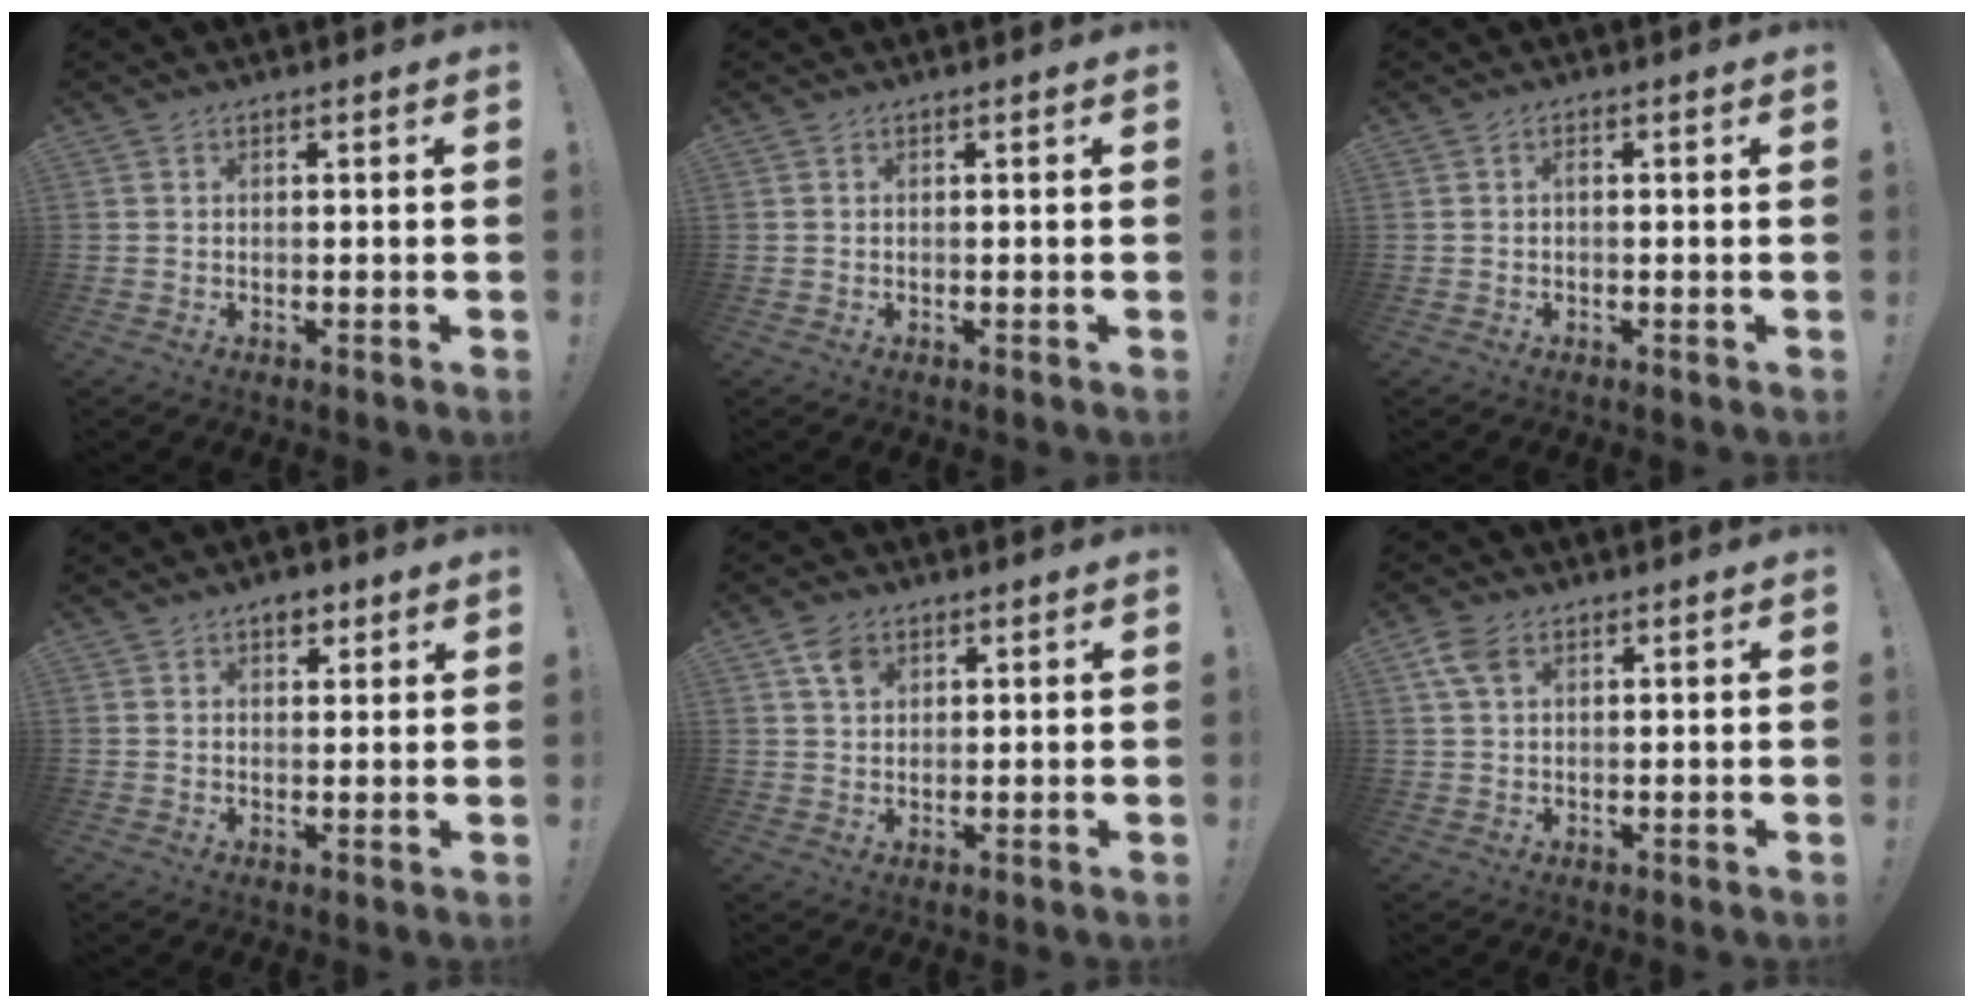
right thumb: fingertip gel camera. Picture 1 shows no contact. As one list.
[{"total": 0.0}, {"total": 0.7, "force": [-0.3, 0.2, 0.6], "torque": [-0.019, 0.006, -0.006]}, {"total": 3.3, "force": [2.1, 2.1, 1.5], "torque": [-0.007, -0.008, 0.033]}, {"total": 5.0, "force": [2.7, 3.5, 2.2], "torque": [-0.030, -0.007, 0.049]}, {"total": 5.2, "force": [2.3, 3.2, 3.5], "torque": [-0.067, 0.001, 0.047]}]